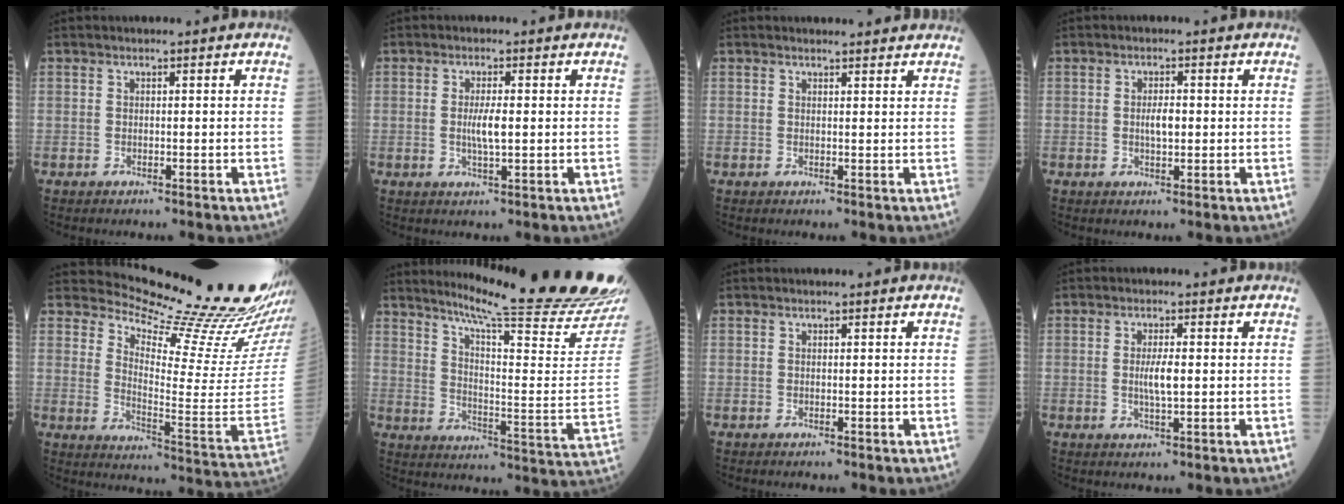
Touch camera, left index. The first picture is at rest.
{"total": 3.2, "force": [0.1, 0.4, 3.2], "torque": [-0.062, -0.003, 0.003]}
{"total": 4.0, "force": [3.9, 0.7, 0.7], "torque": [-0.013, 0.007, 0.040]}
{"total": 2.5, "force": [0.1, 0.9, 2.3], "torque": [-0.043, 0.001, 0.002]}
{"total": 24.2, "force": [22.7, 0.9, 8.2], "torque": [-0.130, -0.144, 0.284]}
{"total": 24.3, "force": [21.7, -2.2, 10.7], "torque": [-0.173, -0.115, 0.288]}
{"total": 0.0}
{"total": 3.2, "force": [0.1, 0.5, 3.2], "torque": [-0.061, -0.002, 0.004]}